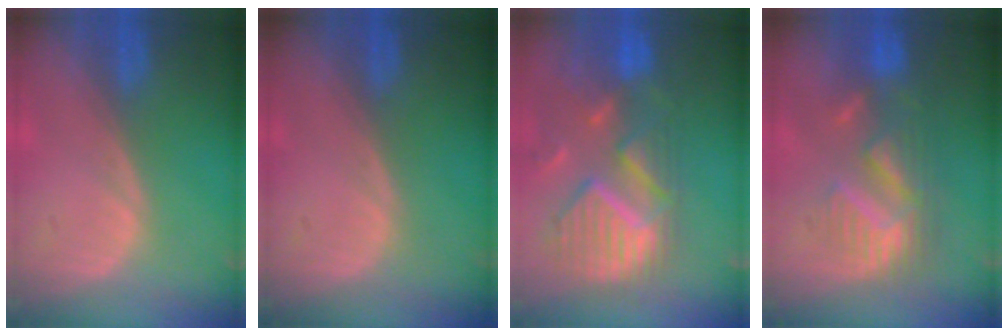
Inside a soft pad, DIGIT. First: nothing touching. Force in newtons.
{"total": 0.0}
{"total": 12.0, "press": 10.4, "slide": 6.0}
{"total": 8.7, "press": 8.0, "slide": 3.3}